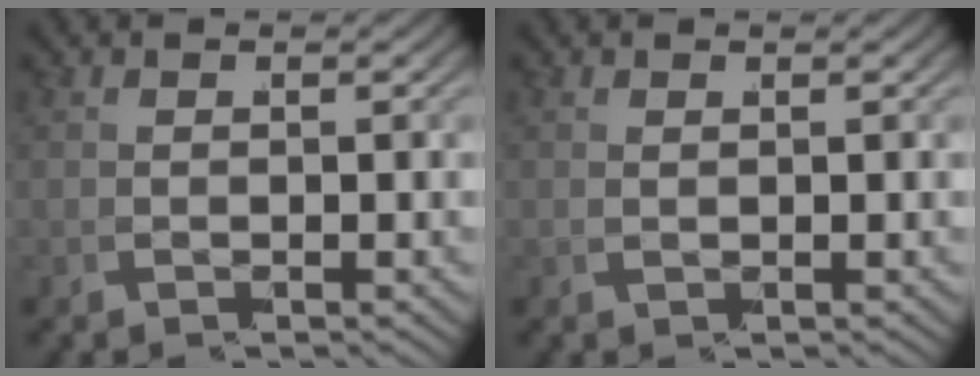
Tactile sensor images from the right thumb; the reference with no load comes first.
{"total": 0.9, "force": [0.5, 0.6, 0.4], "torque": [-0.017, 0.005, 0.010]}